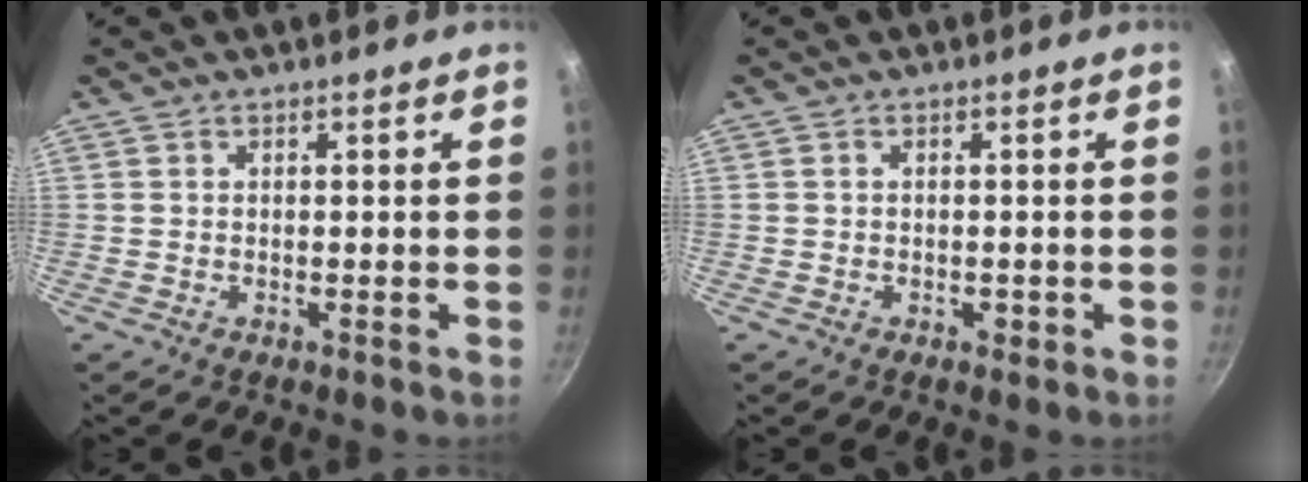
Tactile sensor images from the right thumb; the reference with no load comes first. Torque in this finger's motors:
{"motor_torque": [-0.07, -0.01, -0.16, 0.38, 0.02]}